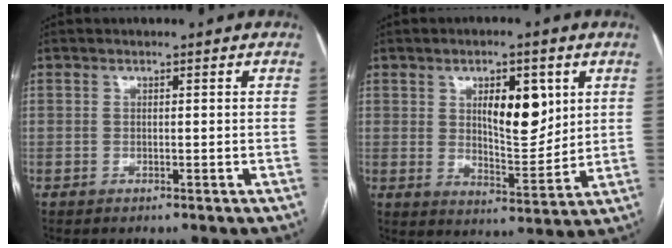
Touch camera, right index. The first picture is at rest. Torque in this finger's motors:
{"motor_torque": [0.30, 0.14, 0.21, 0.07]}